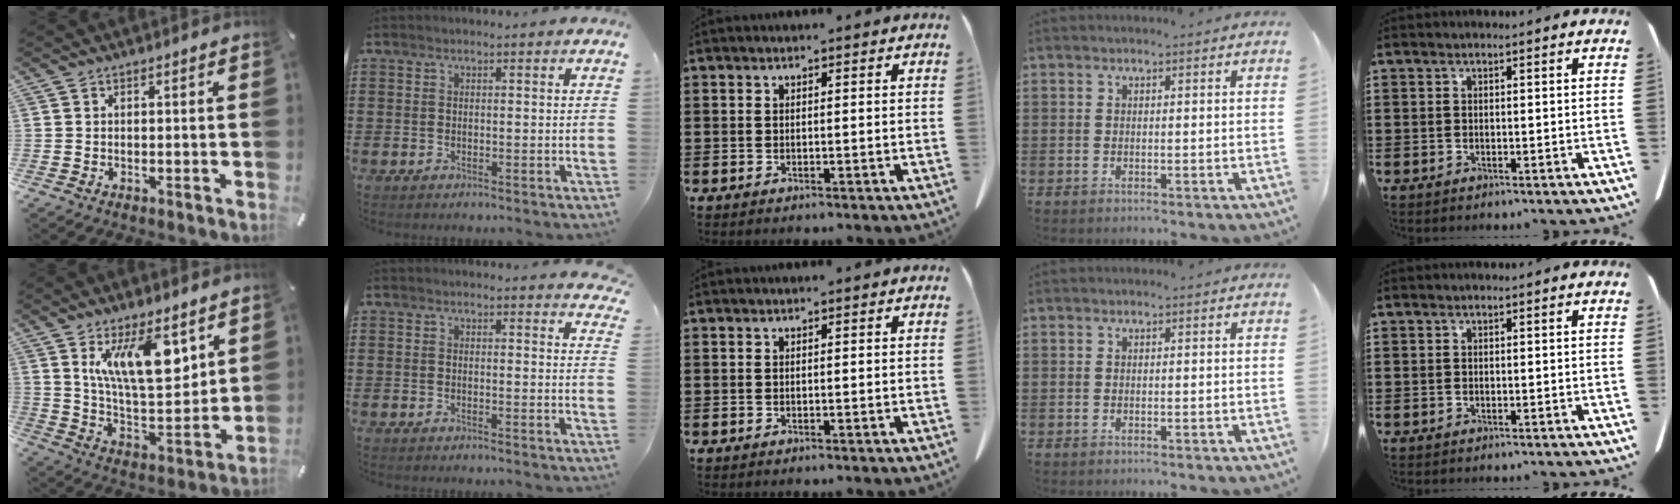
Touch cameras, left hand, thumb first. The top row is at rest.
{"thumb": {"total": 16.9, "force": [8.5, 7.4, 12.6], "torque": [-0.224, -0.035, 0.141]}, "index": {"total": 1.9, "force": [1.8, 0.2, 0.3], "torque": [-0.002, -0.004, 0.034]}}